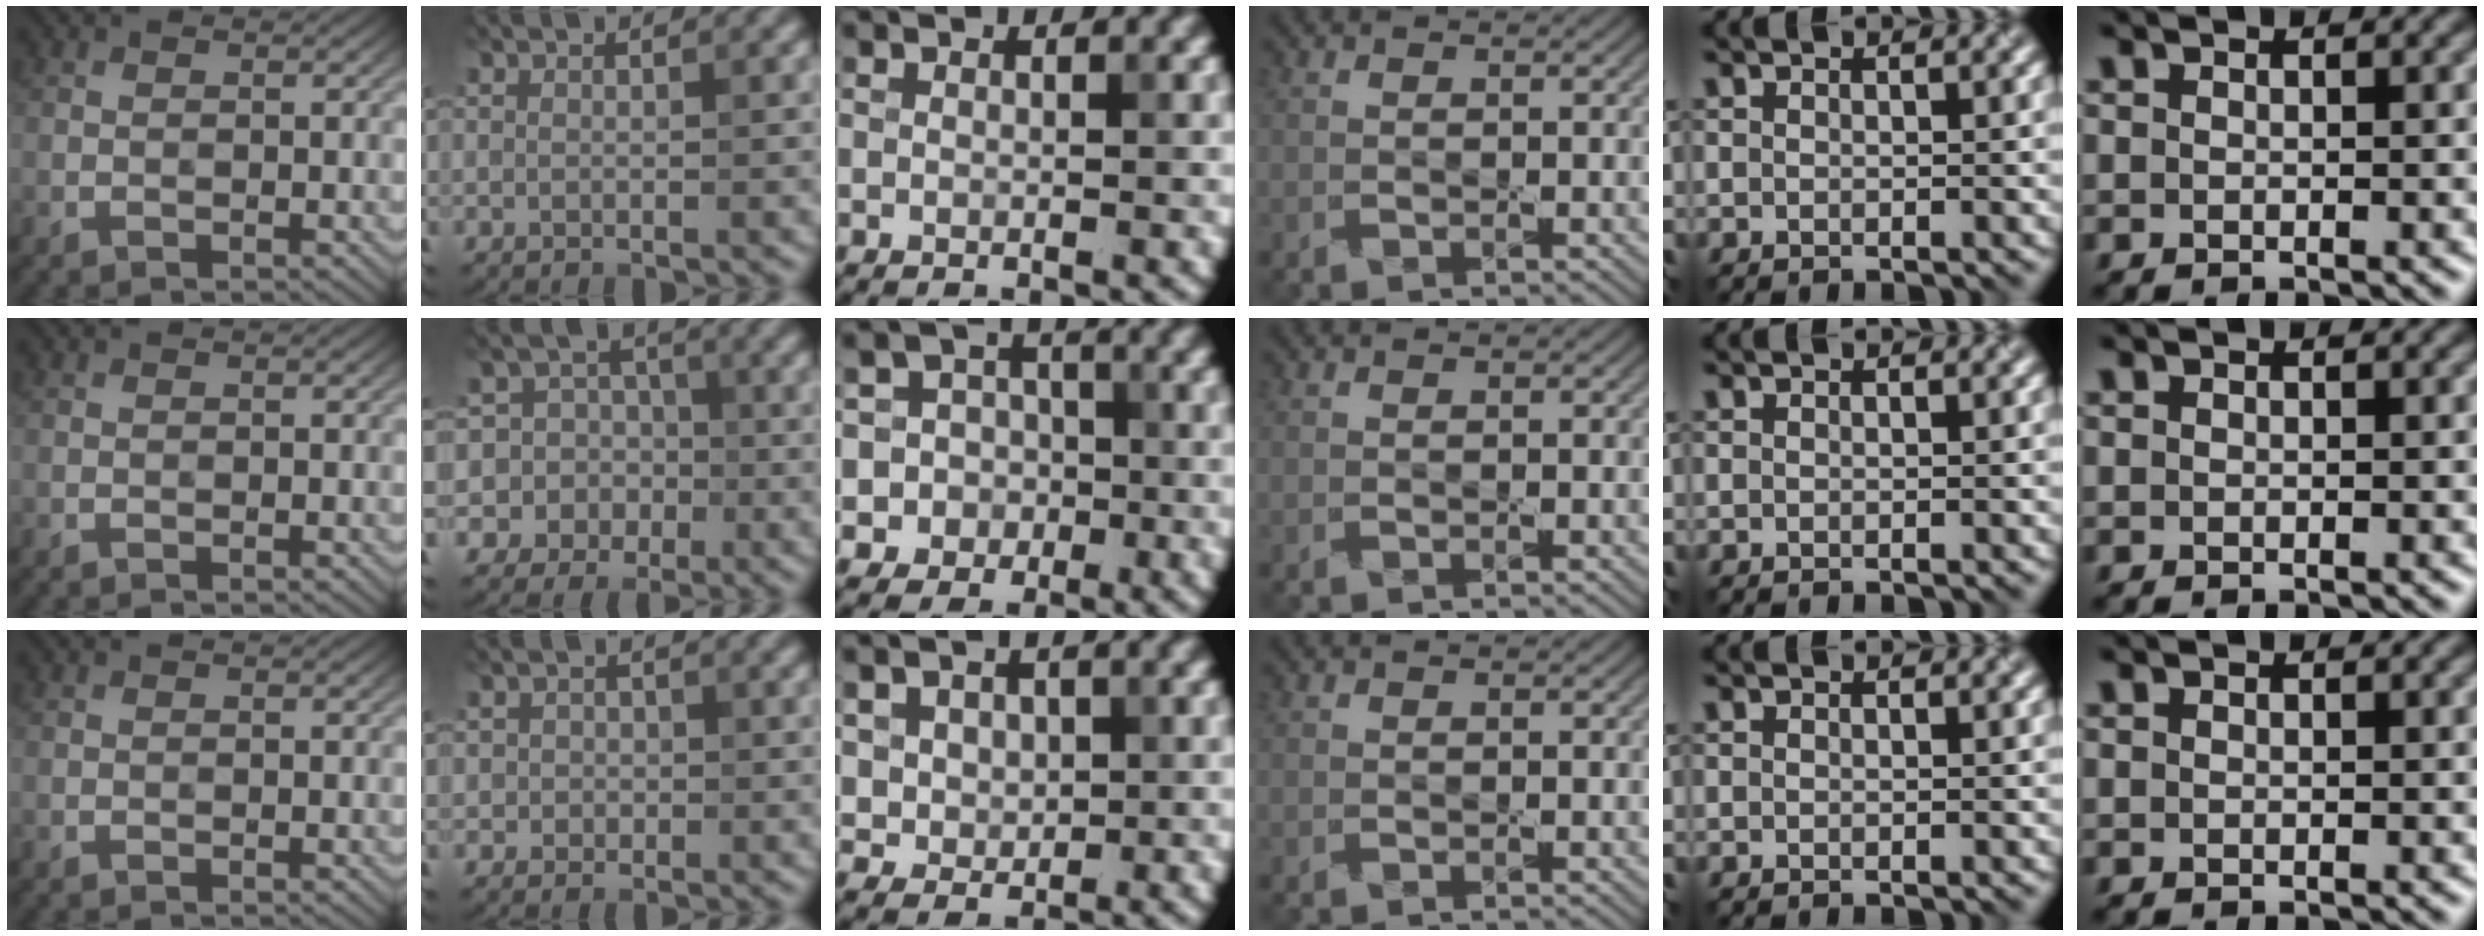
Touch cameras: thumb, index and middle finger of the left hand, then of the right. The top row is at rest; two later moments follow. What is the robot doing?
{"motion": "press", "object": "memory foam"}